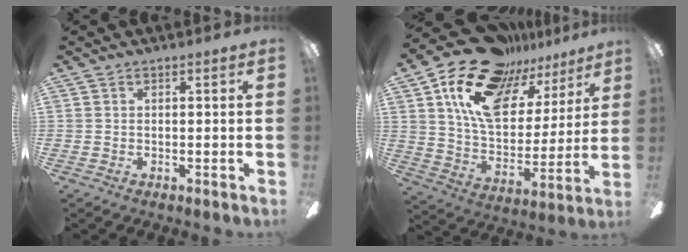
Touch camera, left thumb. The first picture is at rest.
{"total": 21.1, "force": [12.8, 11.5, 12.1], "torque": [-0.222, -0.067, 0.228]}